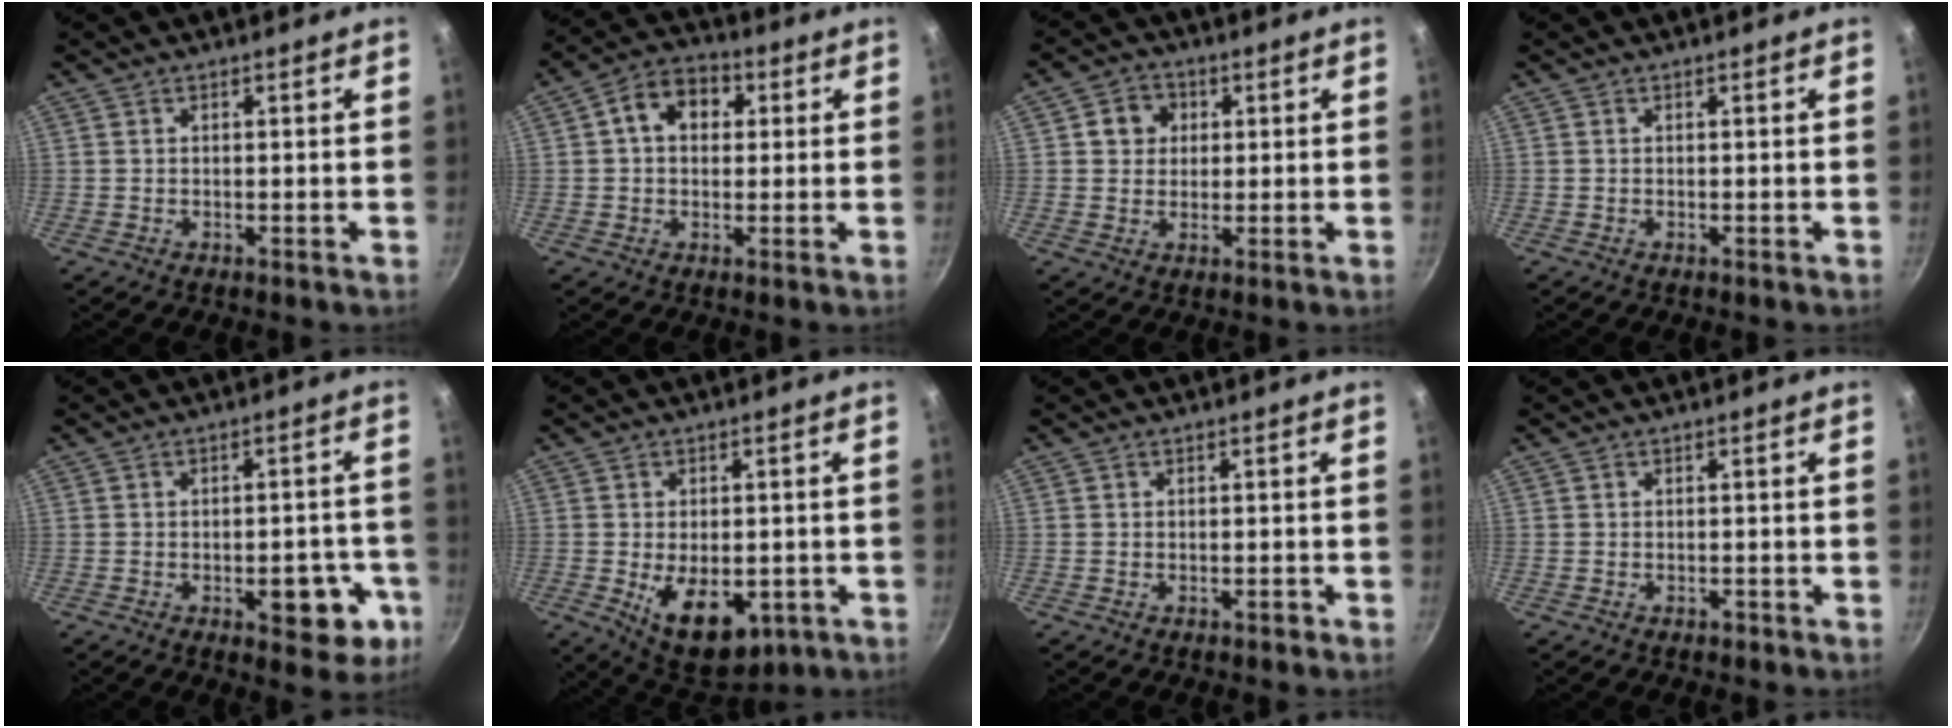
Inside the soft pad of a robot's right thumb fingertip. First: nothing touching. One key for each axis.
{"total": 9.0, "fx": 2.1, "fy": 6.7, "fz": 5.7, "tx": -0.062, "ty": 0.018, "tz": 0.017}
{"total": 5.4, "fx": 1.4, "fy": 4.8, "fz": 2.0, "tx": 0.002, "ty": 0.004, "tz": 0.015}
{"total": 0.0}
{"total": 9.7, "fx": -3.7, "fy": 4.9, "fz": 7.5, "tx": -0.057, "ty": 0.023, "tz": -0.042}
{"total": 12.5, "fx": -3.4, "fy": 7.4, "fz": 9.5, "tx": -0.108, "ty": -0.006, "tz": -0.031}
{"total": 0.8, "fx": -0.6, "fy": 0.4, "fz": 0.4, "tx": -0.003, "ty": 0.010, "tz": -0.004}
{"total": 0.9, "fx": -0.6, "fy": 0.5, "fz": 0.4, "tx": -0.008, "ty": 0.005, "tz": -0.007}